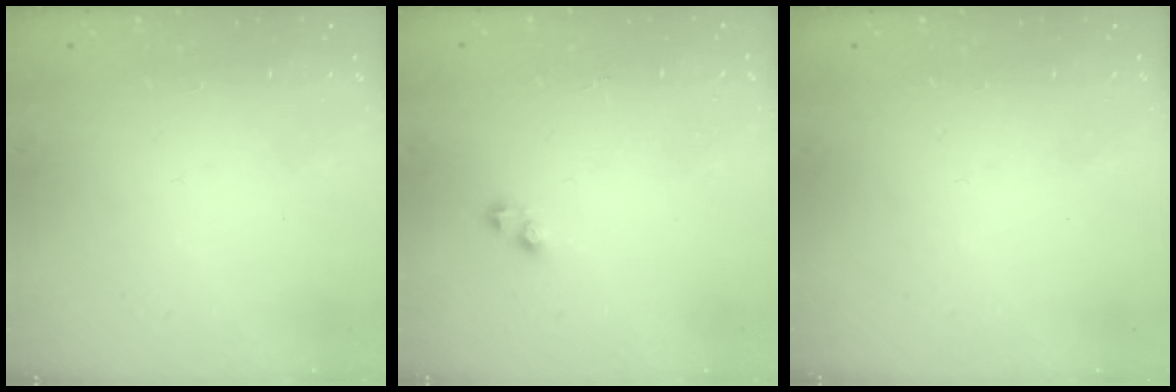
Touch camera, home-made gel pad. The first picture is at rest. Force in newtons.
{"total": 1.9, "press": 1.9, "slide": 0.3}
{"total": 0.0}